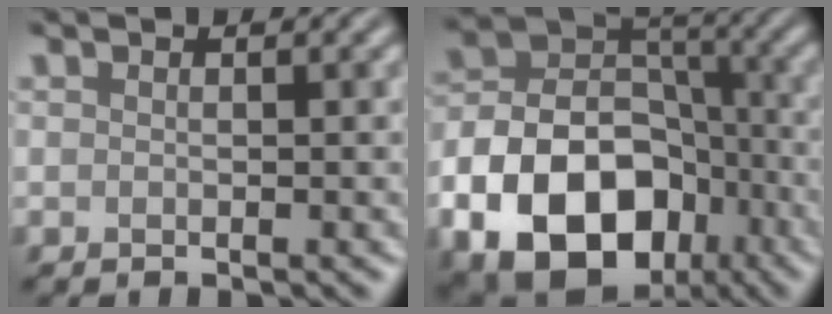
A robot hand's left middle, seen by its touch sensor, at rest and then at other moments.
{"total": 14.0, "force": [-6.1, 9.7, 8.1], "torque": [-0.163, -0.014, -0.108]}